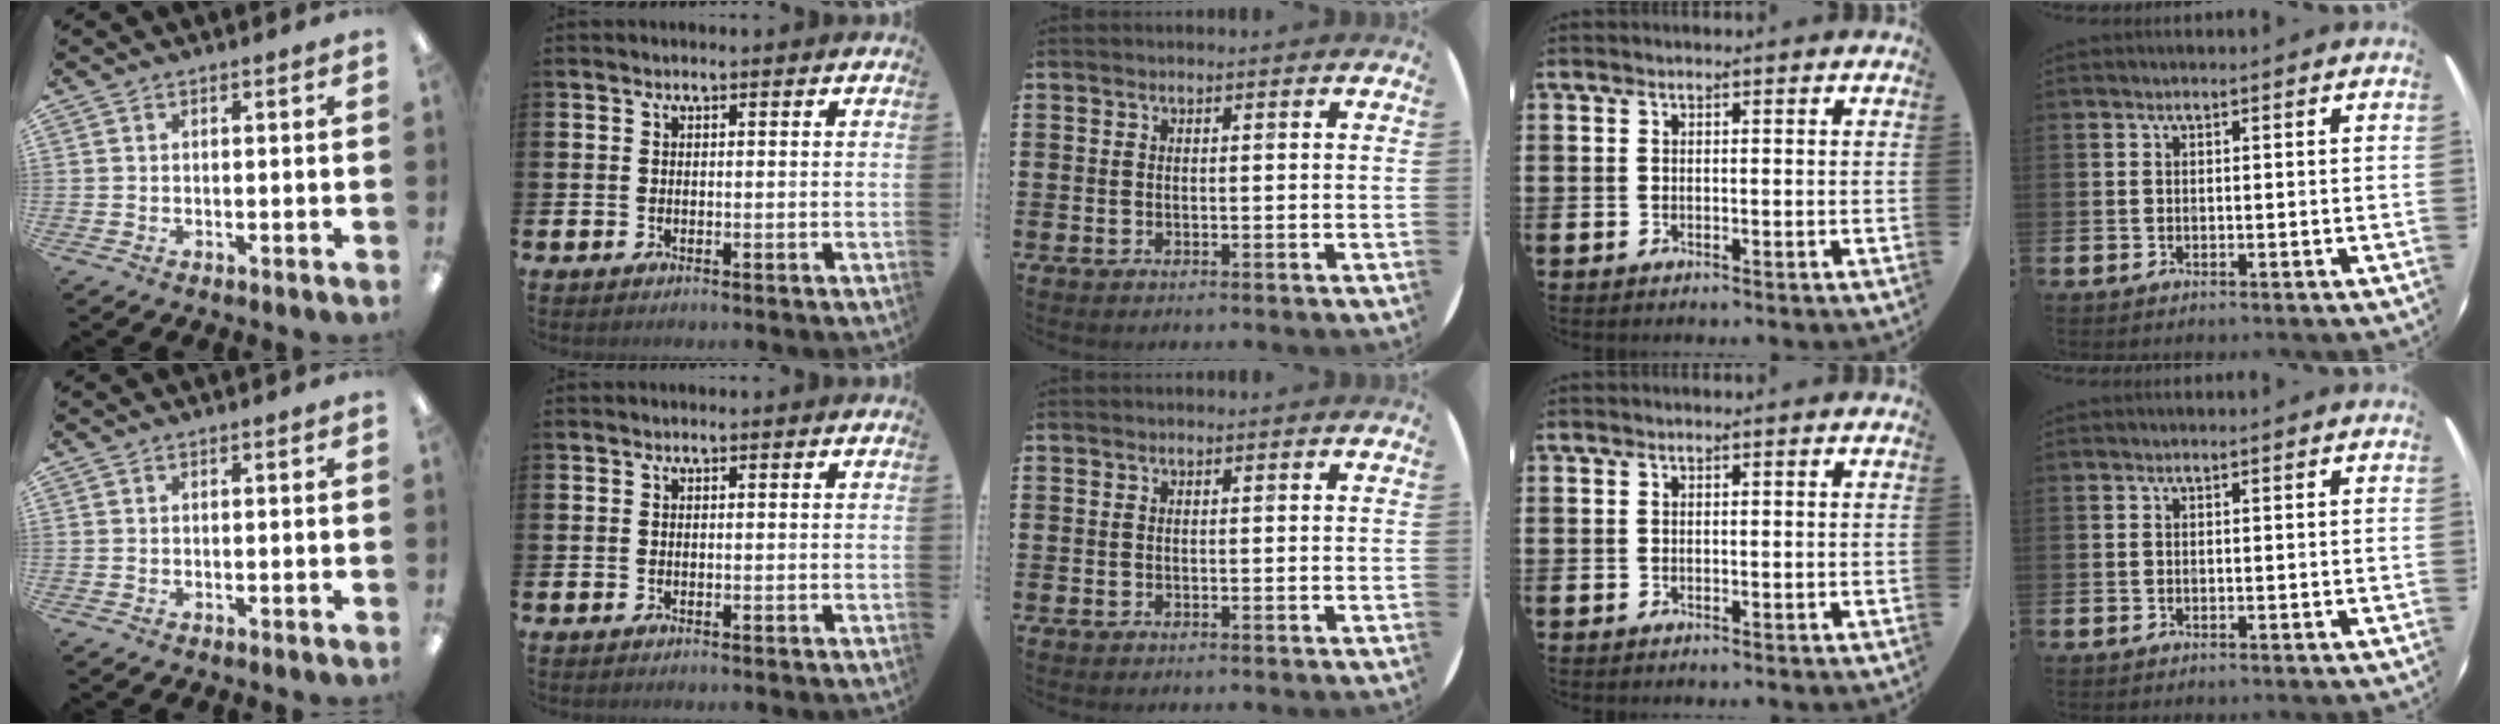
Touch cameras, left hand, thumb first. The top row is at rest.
{}